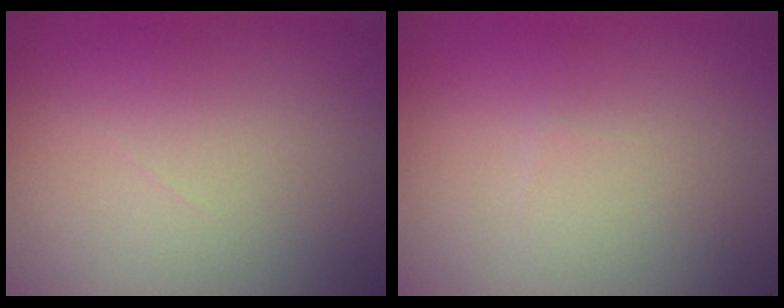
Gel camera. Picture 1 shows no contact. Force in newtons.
{"total": 0.0}